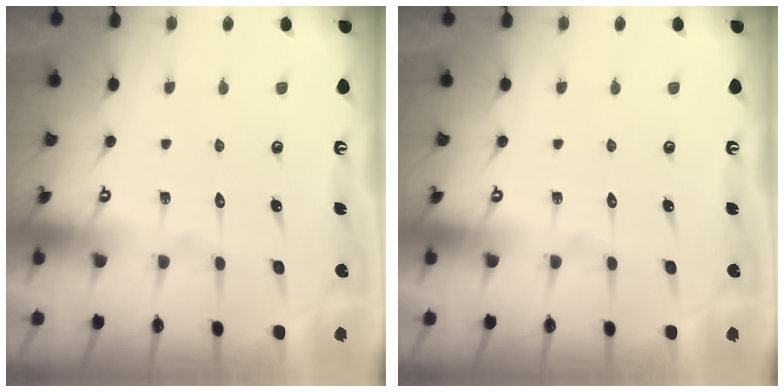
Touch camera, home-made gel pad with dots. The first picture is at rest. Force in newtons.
{"total": 0.0}